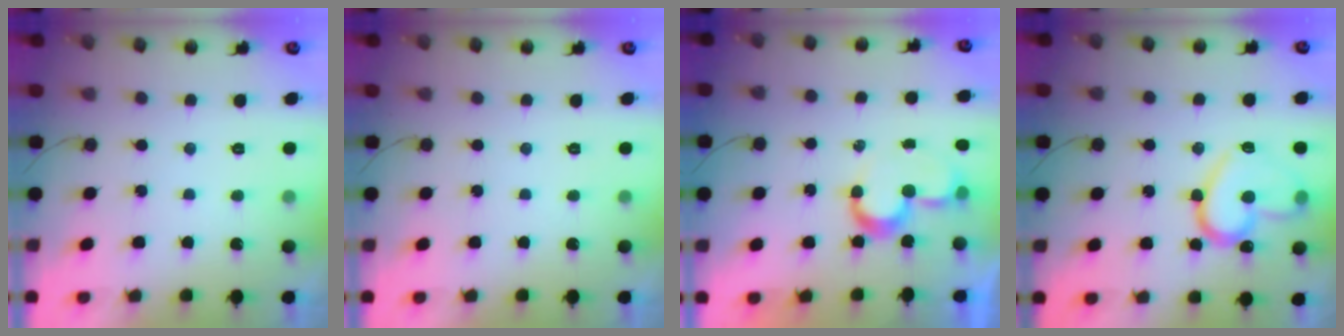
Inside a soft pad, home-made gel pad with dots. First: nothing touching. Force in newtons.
{"total": 0.0}
{"total": 9.1, "press": 9.0, "slide": 0.6}
{"total": 17.7, "press": 17.6, "slide": 1.2}